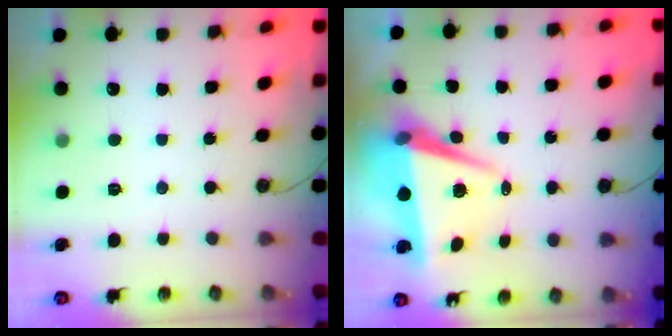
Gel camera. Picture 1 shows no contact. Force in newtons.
{"total": 8.0, "press": 6.8, "slide": 4.1}